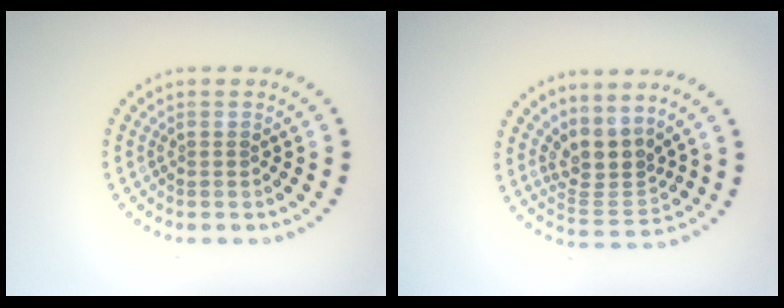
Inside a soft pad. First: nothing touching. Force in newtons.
{"total": 3.4, "press": 2.5, "slide": 2.2}